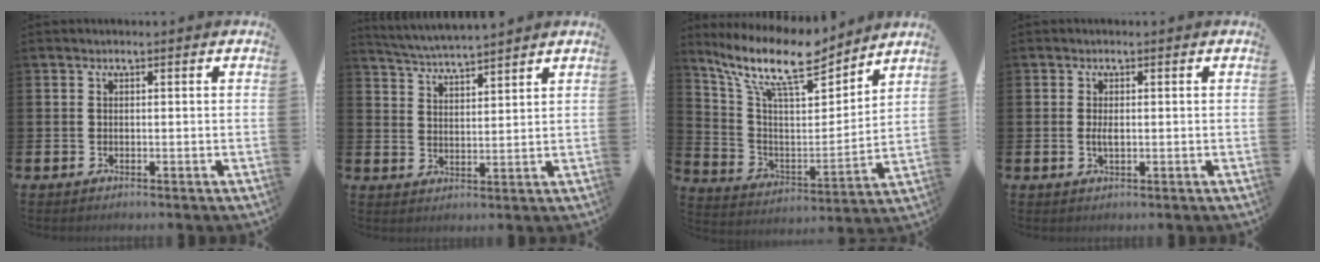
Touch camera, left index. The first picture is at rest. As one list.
[{"total": 4.5, "force": [4.4, -0.3, 0.4], "torque": [-0.029, -0.028, 0.079]}, {"total": 12.7, "force": [10.4, 3.5, 6.4], "torque": [-0.156, -0.060, 0.179]}, {"total": 1.5, "force": [0.1, 0.6, 1.4], "torque": [-0.028, 0.003, 0.000]}]